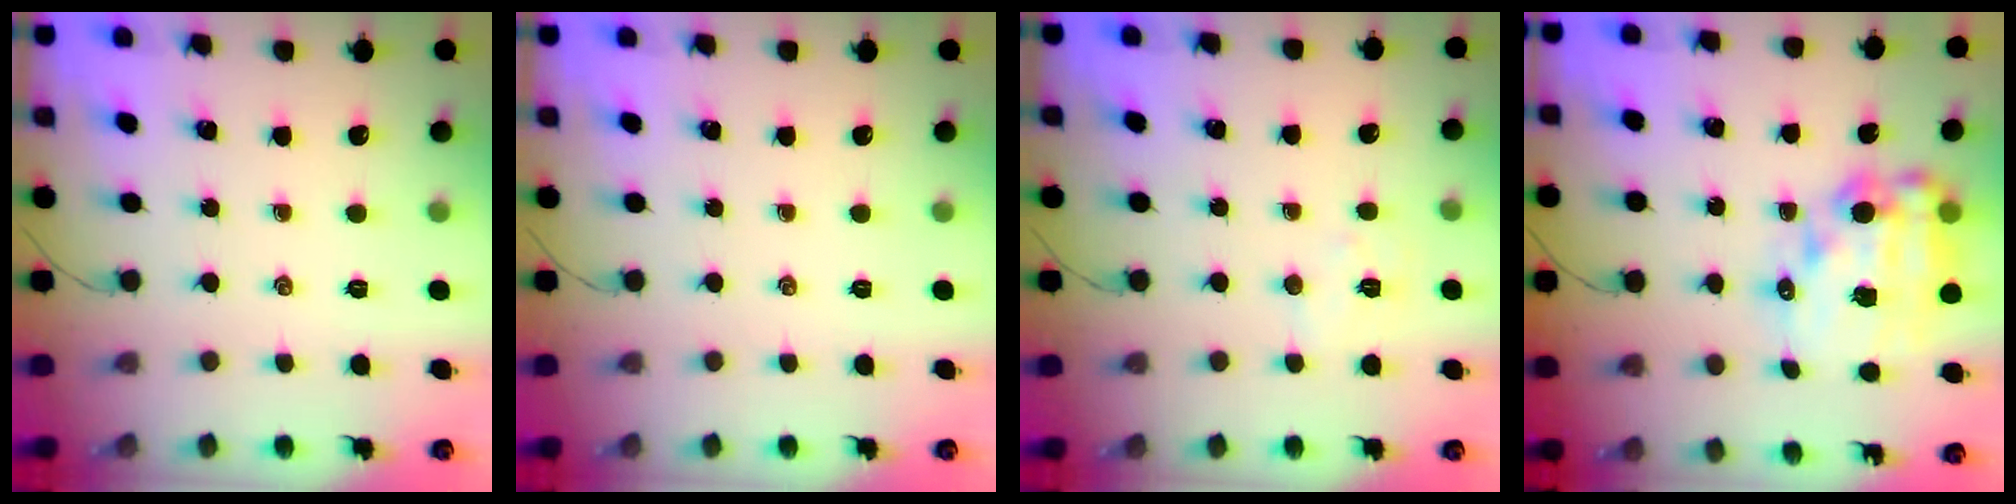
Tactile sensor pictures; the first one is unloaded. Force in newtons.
{"total": 0.0}
{"total": 4.9, "press": 4.8, "slide": 0.7}
{"total": 17.9, "press": 17.5, "slide": 3.7}